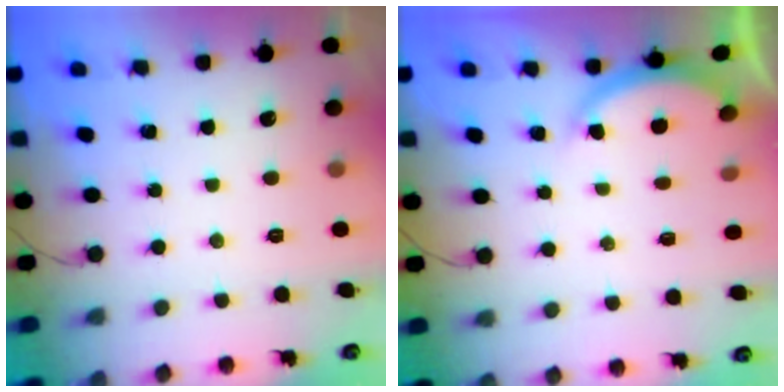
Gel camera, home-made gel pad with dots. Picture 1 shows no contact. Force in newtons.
{"total": 2.6, "press": 2.6, "slide": 0.5}